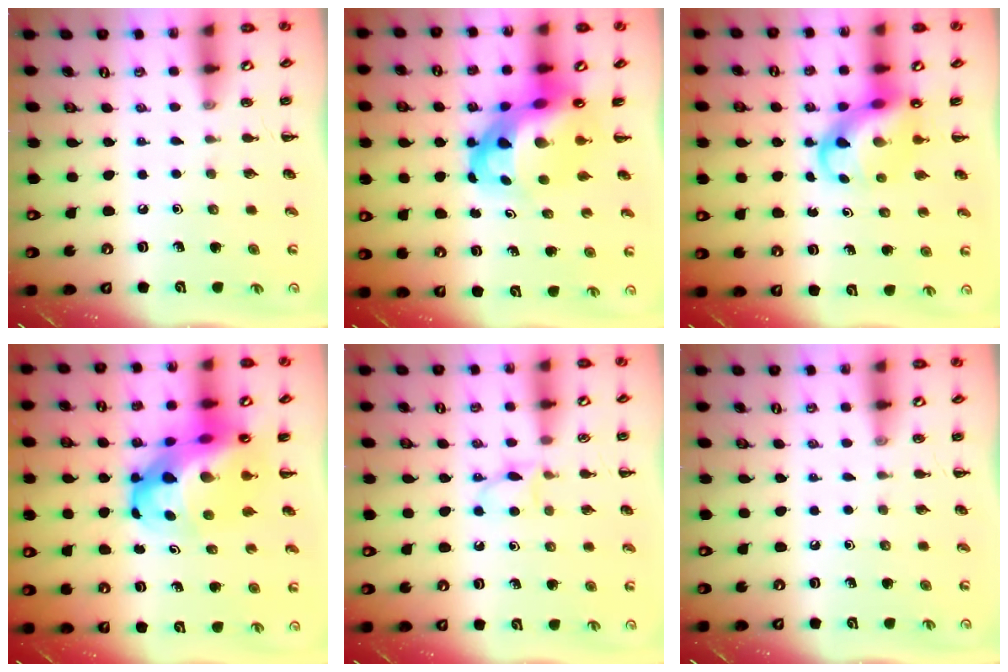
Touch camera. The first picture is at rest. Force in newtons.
{"total": 9.5, "press": 9.1, "slide": 2.7}
{"total": 8.7, "press": 8.3, "slide": 2.5}
{"total": 17.0, "press": 16.4, "slide": 4.5}
{"total": 4.4, "press": 4.2, "slide": 1.4}
{"total": 0.0}